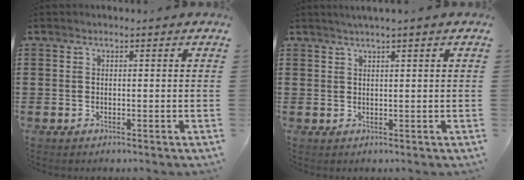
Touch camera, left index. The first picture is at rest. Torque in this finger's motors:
{"motor_torque": [0.60, 0.66, 0.18, 0.01]}